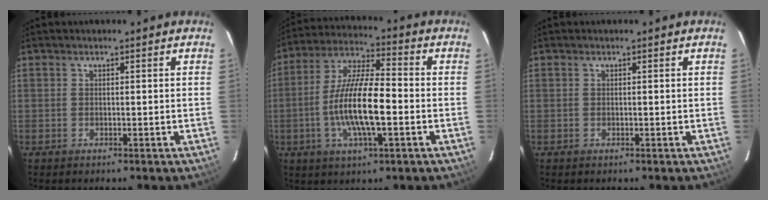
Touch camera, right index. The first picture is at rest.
{"total": 14.0, "force": [-3.1, 3.5, 13.2], "torque": [-0.262, -0.002, -0.060]}
{"total": 0.0}